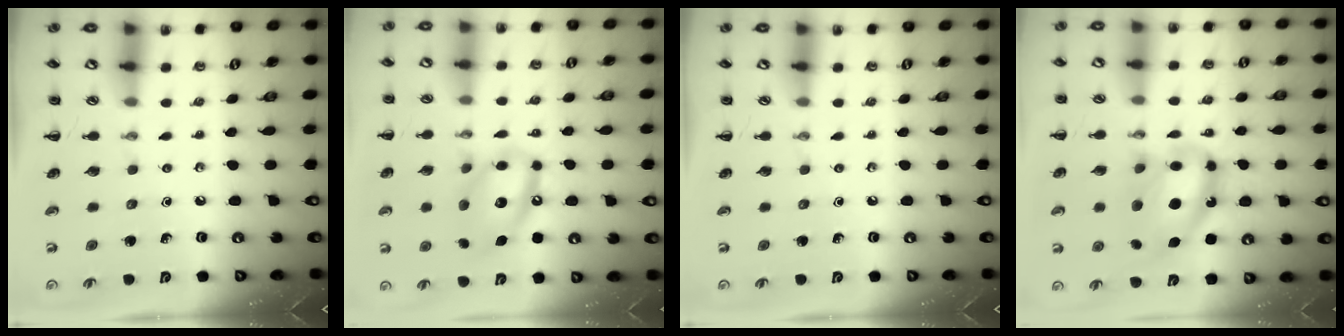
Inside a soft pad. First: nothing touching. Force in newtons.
{"total": 14.4, "press": 14.1, "slide": 2.8}
{"total": 0.0}
{"total": 14.4, "press": 13.9, "slide": 3.6}